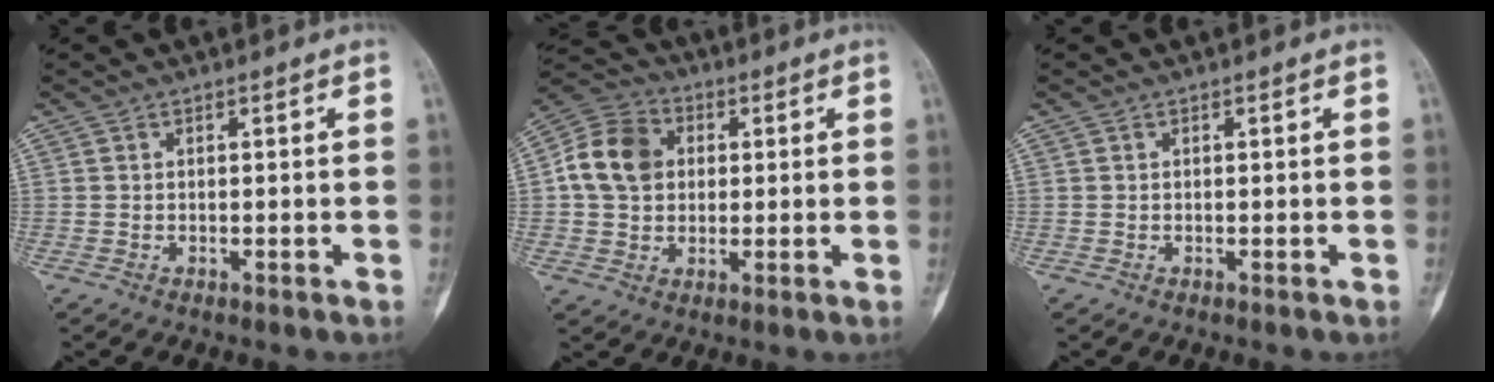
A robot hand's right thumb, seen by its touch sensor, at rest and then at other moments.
{"total": 11.3, "force": [1.5, 9.1, 6.5], "torque": [-0.104, 0.015, 0.018]}
{"total": 0.0}